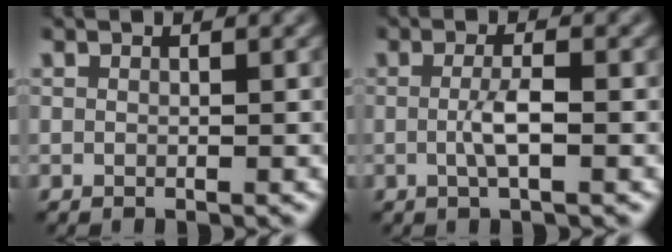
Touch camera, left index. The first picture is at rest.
{"total": 2.3, "force": [-0.9, 0.2, 2.1], "torque": [-0.038, 0.002, -0.013]}